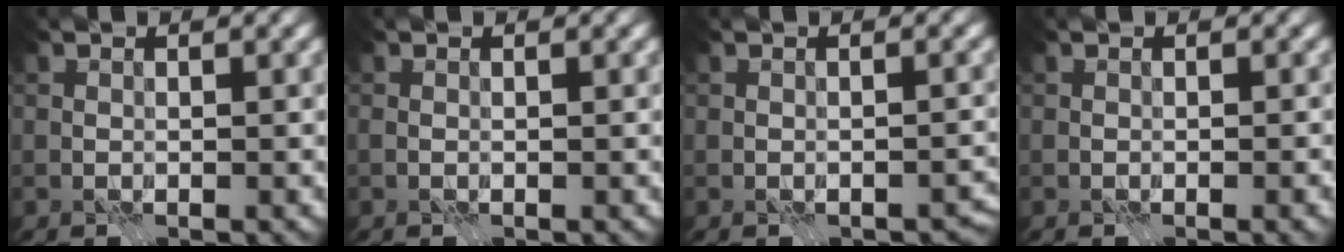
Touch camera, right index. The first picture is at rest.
{"total": 0.0}
{"total": 2.0, "force": [-1.1, 1.2, 1.2], "torque": [-0.010, -0.010, -0.012]}
{"total": 0.7, "force": [-0.3, 0.1, 0.6], "torque": [-0.011, 0.000, -0.003]}